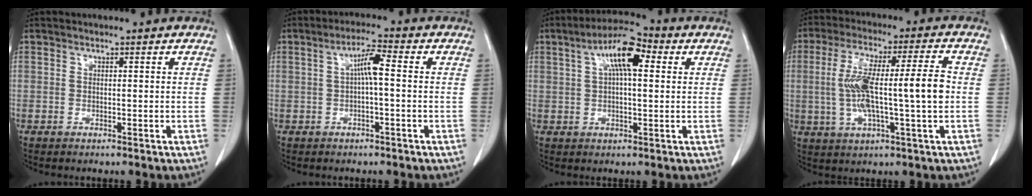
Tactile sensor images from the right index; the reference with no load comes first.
{"total": 4.2, "force": [0.2, 0.4, 4.2], "torque": [-0.075, 0.012, 0.004]}
{"total": 8.9, "force": [2.8, 2.5, 8.0], "torque": [-0.147, 0.030, 0.045]}
{"total": 13.2, "force": [-0.1, 1.2, 13.2], "torque": [-0.248, 0.018, -0.003]}